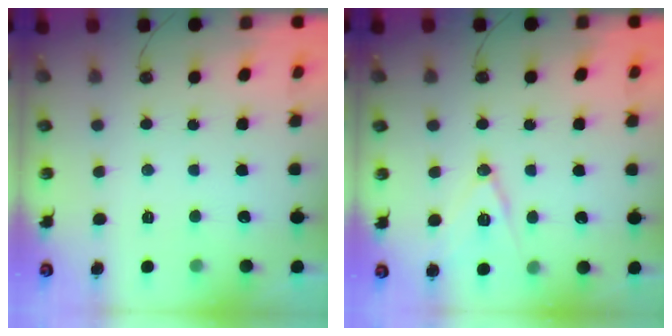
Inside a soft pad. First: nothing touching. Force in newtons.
{"total": 11.8, "press": 11.4, "slide": 3.2}